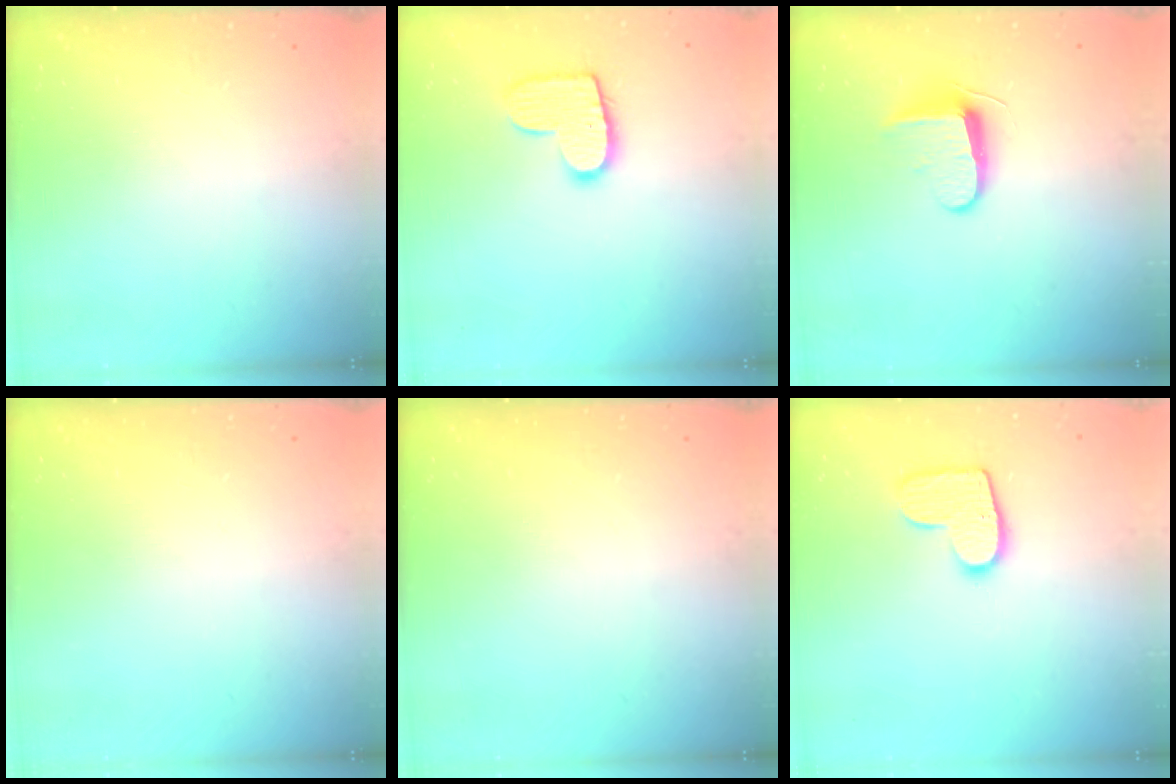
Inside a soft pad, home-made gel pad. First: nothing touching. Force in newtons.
{"total": 11.2, "press": 11.2, "slide": 0.7}
{"total": 9.1, "press": 9.0, "slide": 1.0}
{"total": 0.0}
{"total": 0.0}
{"total": 10.9, "press": 10.9, "slide": 0.6}